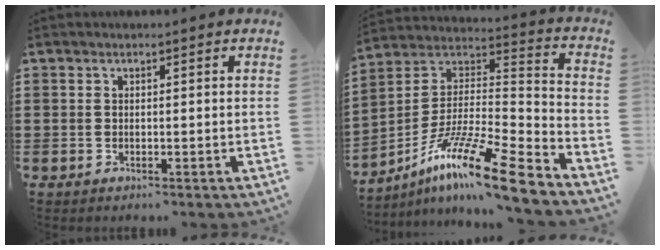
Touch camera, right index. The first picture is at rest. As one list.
[{"total": 15.4, "force": [-11.2, 1.2, 10.6], "torque": [-0.186, 0.024, -0.205]}]